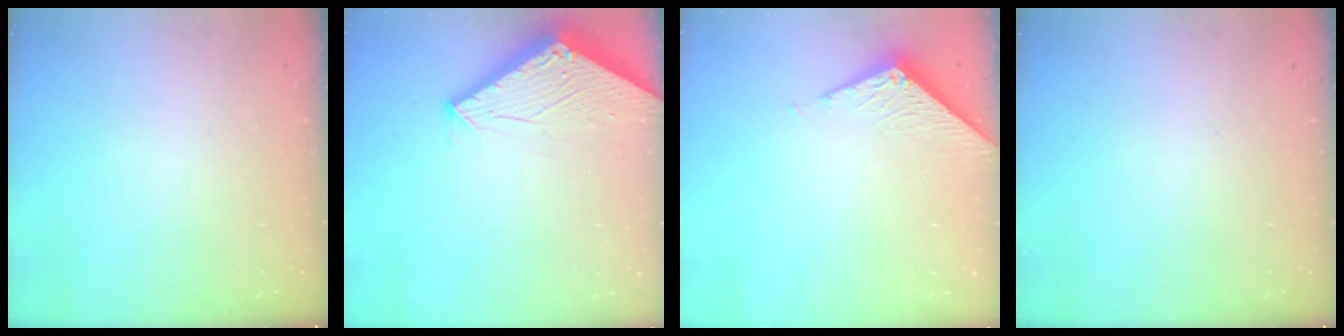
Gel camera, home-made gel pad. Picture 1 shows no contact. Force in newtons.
{"total": 2.9, "press": 2.9, "slide": 0.2}
{"total": 5.6, "press": 5.5, "slide": 0.4}
{"total": 0.0}